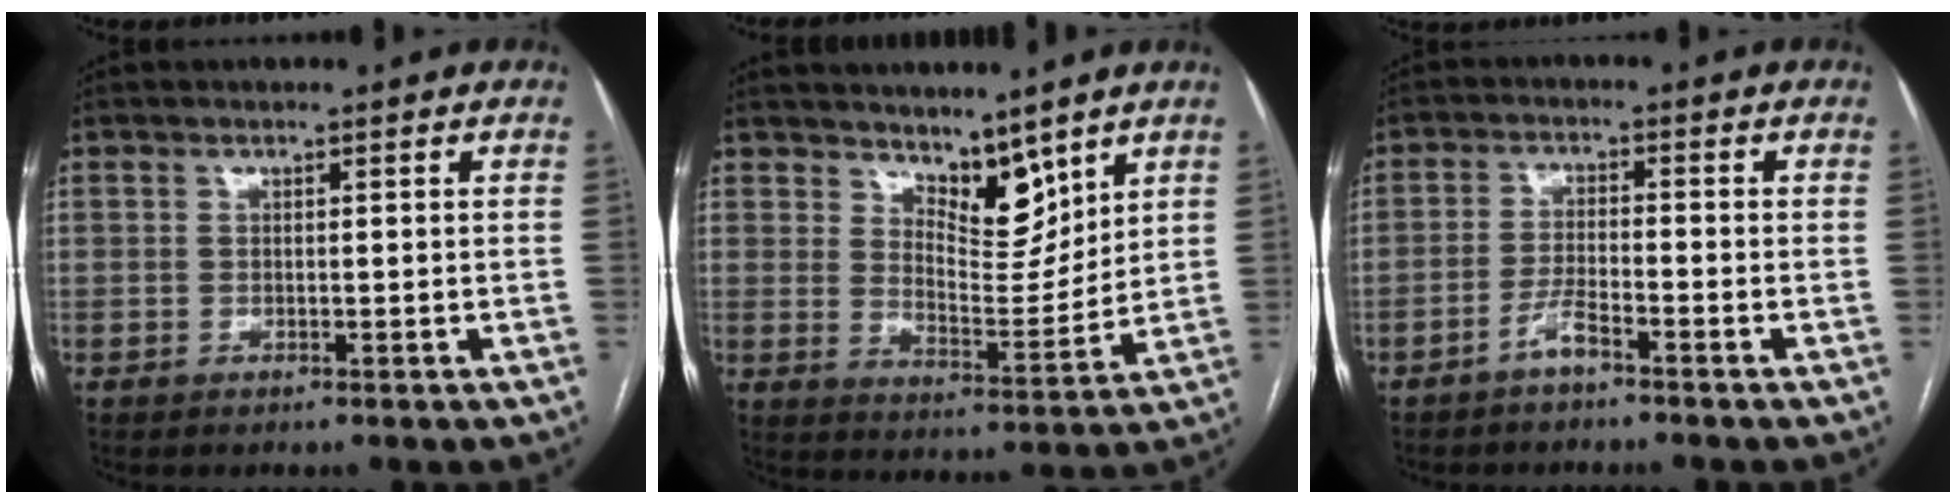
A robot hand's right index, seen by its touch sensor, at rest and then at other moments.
{"total": 7.9, "force": [6.2, 3.1, 3.8], "torque": [-0.059, -0.008, 0.115]}
{"total": 3.2, "force": [-2.4, 0.2, 2.1], "torque": [-0.042, 0.002, -0.047]}